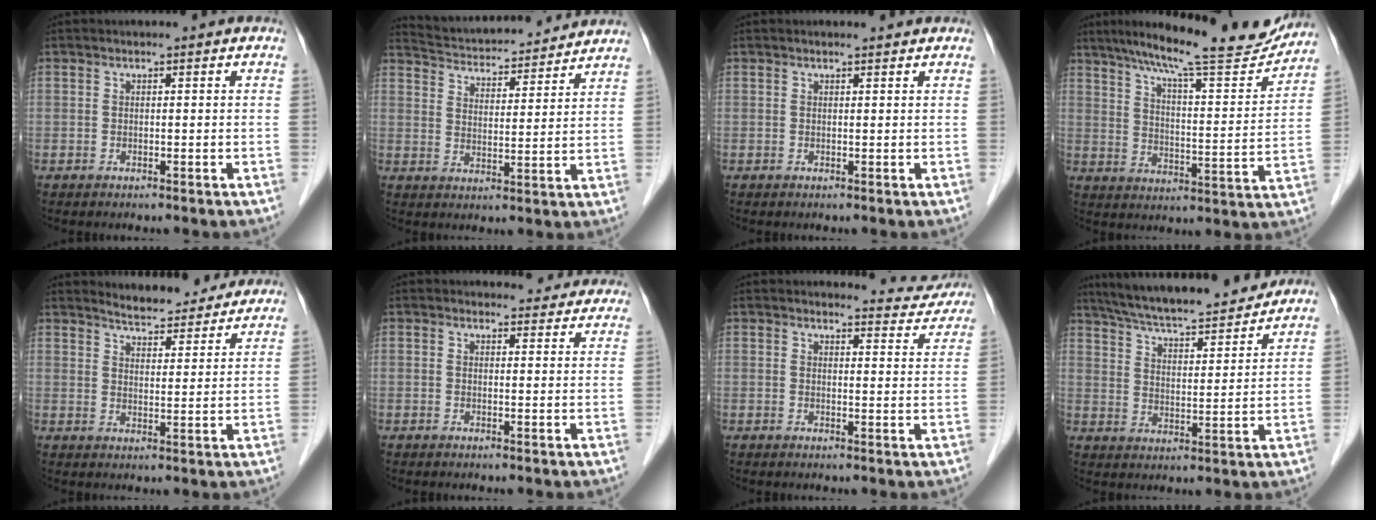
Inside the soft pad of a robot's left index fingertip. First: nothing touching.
{"total": 15.6, "force": [14.9, 2.3, 4.0], "torque": [-0.068, 0.021, 0.218]}
{"total": 0.9, "force": [0.9, 0.0, 0.2], "torque": [-0.010, 0.003, 0.012]}
{"total": 18.7, "force": [16.7, 1.3, 8.3], "torque": [-0.132, -0.019, 0.236]}
{"total": 9.3, "force": [8.9, 2.0, 2.1], "torque": [-0.032, 0.005, 0.119]}
{"total": 4.5, "force": [4.2, 1.5, 0.0], "torque": [0.009, 0.000, 0.035]}
{"total": 5.3, "force": [5.3, 0.7, -0.5], "torque": [0.007, -0.020, 0.047]}
{"total": 17.3, "force": [15.7, 1.8, 7.1], "torque": [-0.119, 0.016, 0.242]}